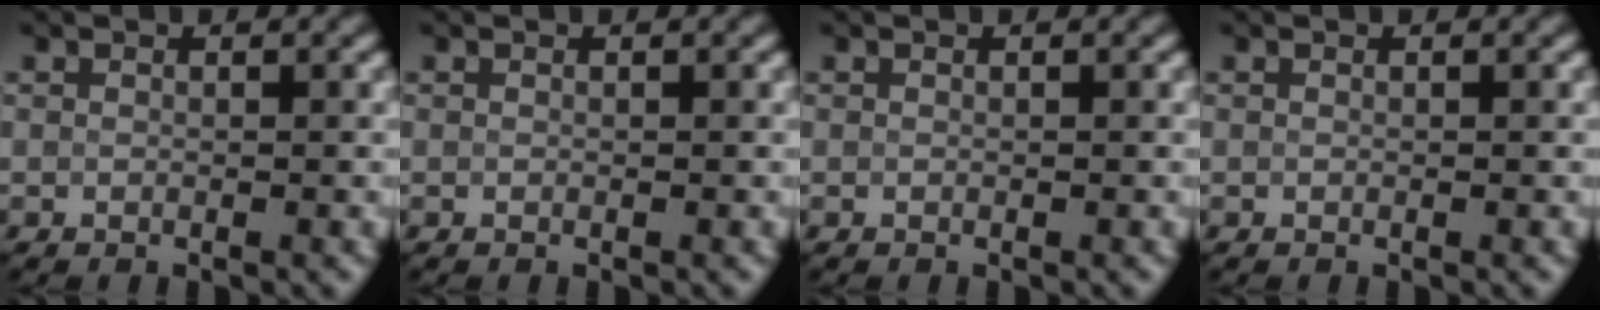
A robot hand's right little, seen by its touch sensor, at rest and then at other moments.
{"total": 0.0}
{"total": 0.0}
{"total": 0.0}